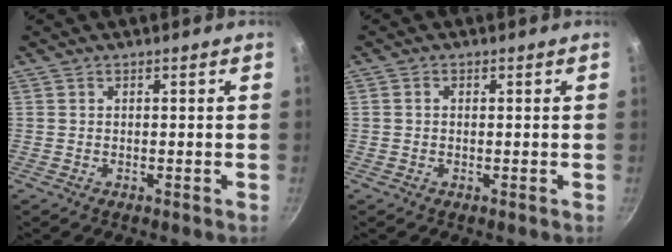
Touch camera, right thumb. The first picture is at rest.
{"total": 1.0, "force": [0.0, 0.8, 0.5], "torque": [-0.009, 0.006, 0.000]}